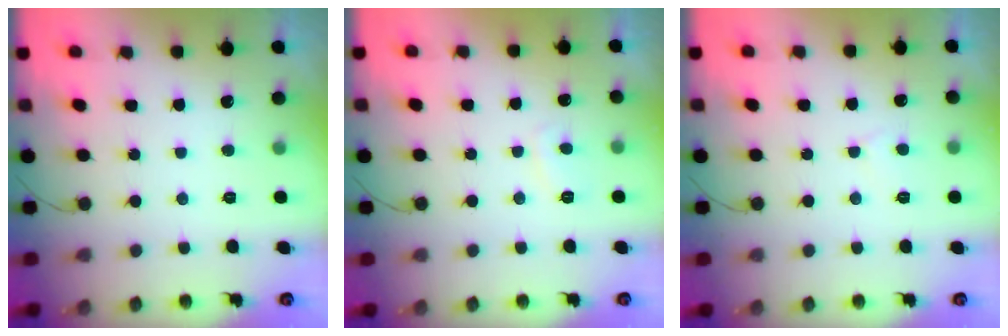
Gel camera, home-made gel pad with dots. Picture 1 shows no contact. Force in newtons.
{"total": 2.2, "press": 2.2, "slide": 0.6}
{"total": 2.8, "press": 2.8, "slide": 0.3}